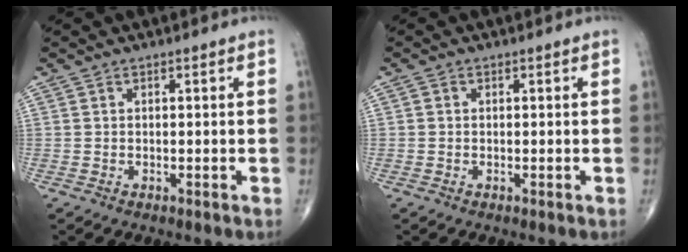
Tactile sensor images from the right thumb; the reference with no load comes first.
{"total": 0.6, "force": [0.0, 0.6, 0.2], "torque": [-0.001, 0.001, -0.003]}